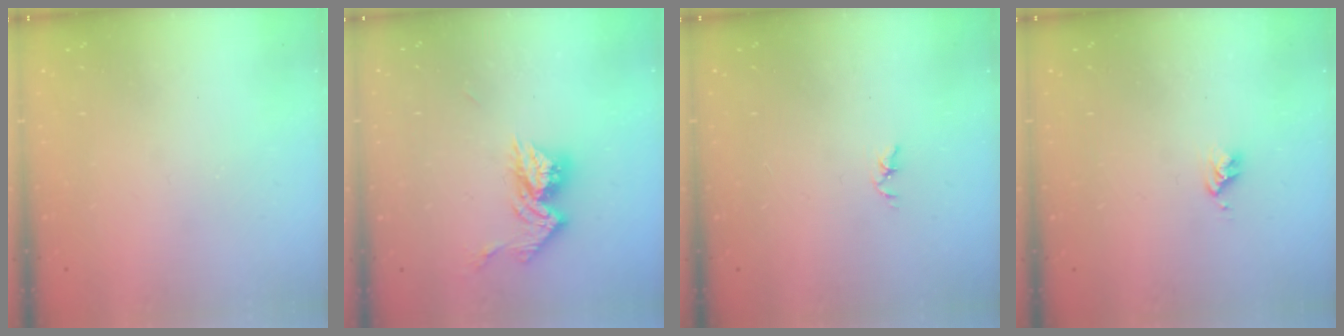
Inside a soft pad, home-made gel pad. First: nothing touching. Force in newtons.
{"total": 11.5, "press": 11.4, "slide": 1.0}
{"total": 1.8, "press": 1.7, "slide": 0.3}
{"total": 2.7, "press": 2.6, "slide": 0.4}